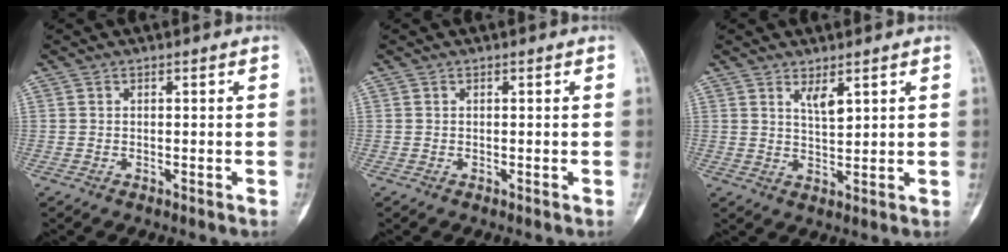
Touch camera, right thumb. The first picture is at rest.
{"total": 0.0}
{"total": 3.4, "force": [2.0, 1.1, 2.5], "torque": [-0.042, -0.019, 0.041]}